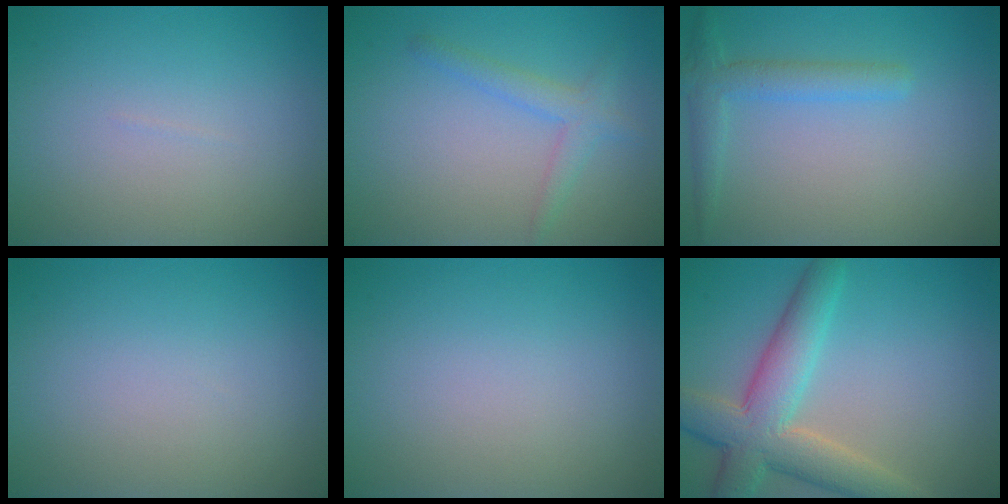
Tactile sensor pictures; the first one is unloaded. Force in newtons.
{"total": 2.2, "press": 2.2, "slide": 0.1}
{"total": 1.7, "press": 1.7, "slide": 0.1}
{"total": 0.0}
{"total": 0.0}
{"total": 7.1, "press": 7.1, "slide": 0.4}